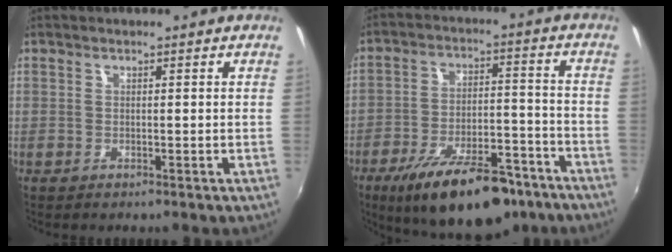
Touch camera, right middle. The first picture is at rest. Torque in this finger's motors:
{"motor_torque": [1.44, -0.69, 0.47, 0.21]}